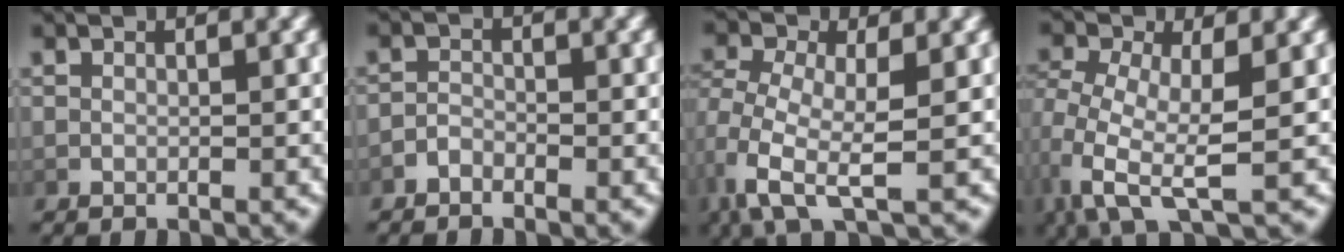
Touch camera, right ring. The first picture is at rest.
{"total": 1.6, "force": [-1.5, 0.5, 0.1], "torque": [-0.006, -0.008, -0.026]}
{"total": 4.6, "force": [-0.5, 2.5, 3.9], "torque": [-0.102, -0.033, 0.004]}
{"total": 5.6, "force": [-0.6, 3.2, 4.5], "torque": [-0.116, -0.038, 0.007]}